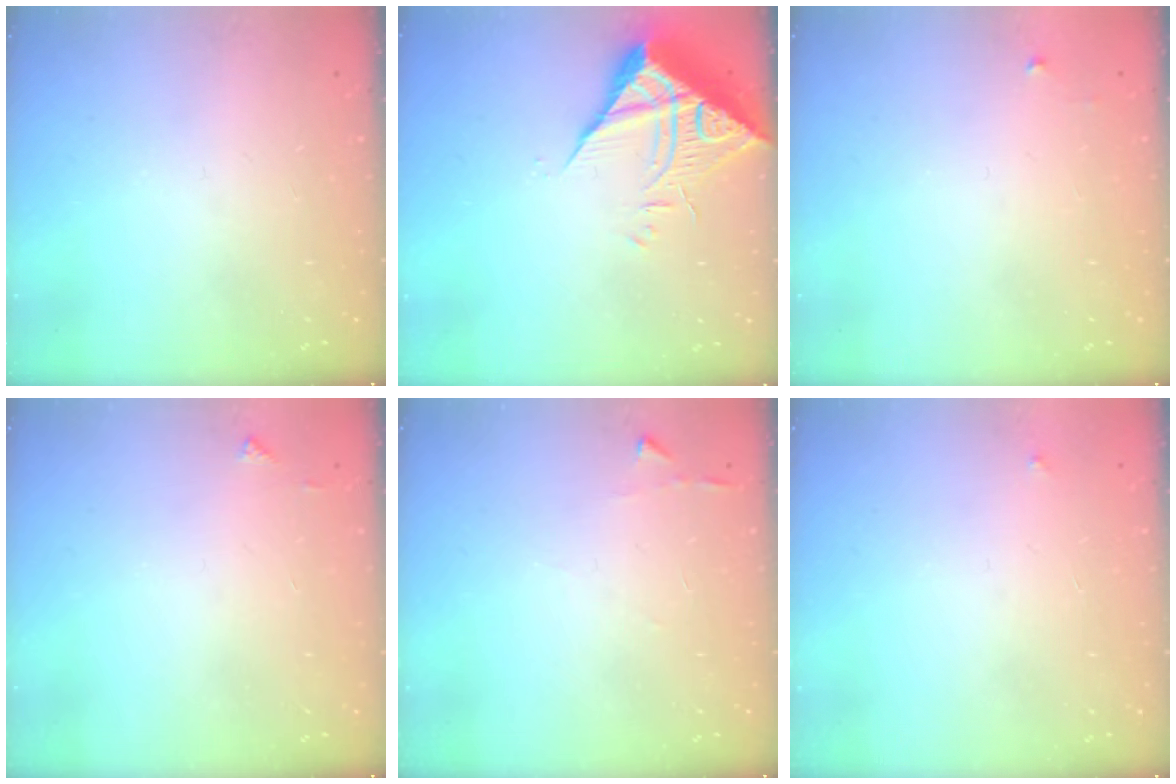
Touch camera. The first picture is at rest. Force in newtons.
{"total": 10.5, "press": 10.4, "slide": 1.0}
{"total": 2.5, "press": 2.5, "slide": 0.4}
{"total": 3.6, "press": 3.6, "slide": 0.5}
{"total": 2.9, "press": 2.9, "slide": 0.3}
{"total": 2.5, "press": 2.4, "slide": 0.4}